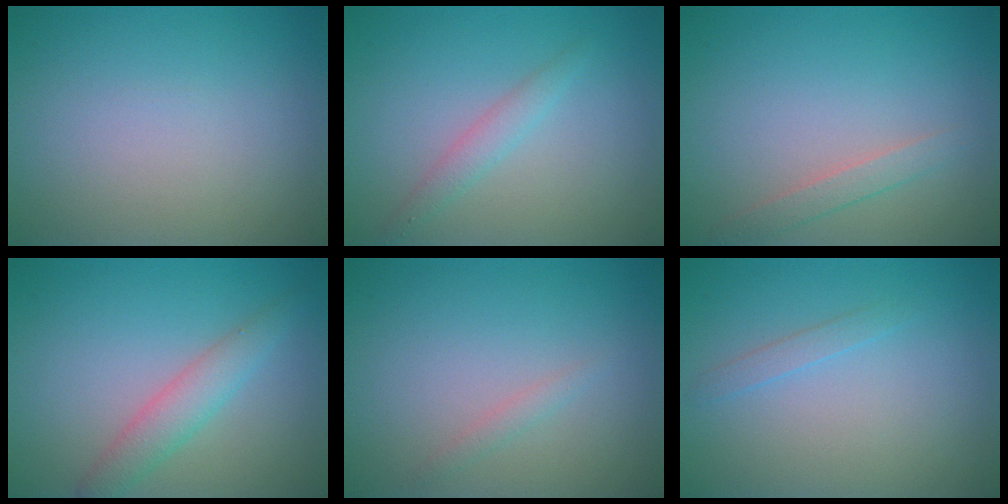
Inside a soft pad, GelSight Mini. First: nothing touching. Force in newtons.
{"total": 1.6, "press": 1.6, "slide": 0.1}
{"total": 1.4, "press": 1.4, "slide": 0.1}
{"total": 2.8, "press": 2.8, "slide": 0.1}
{"total": 0.8, "press": 0.8, "slide": 0.0}
{"total": 0.9, "press": 0.9, "slide": 0.1}